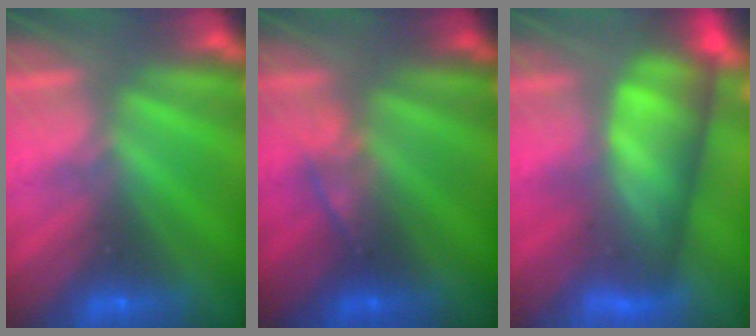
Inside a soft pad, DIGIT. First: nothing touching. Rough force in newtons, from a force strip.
{"total": 2.4}
{"total": 7.9}